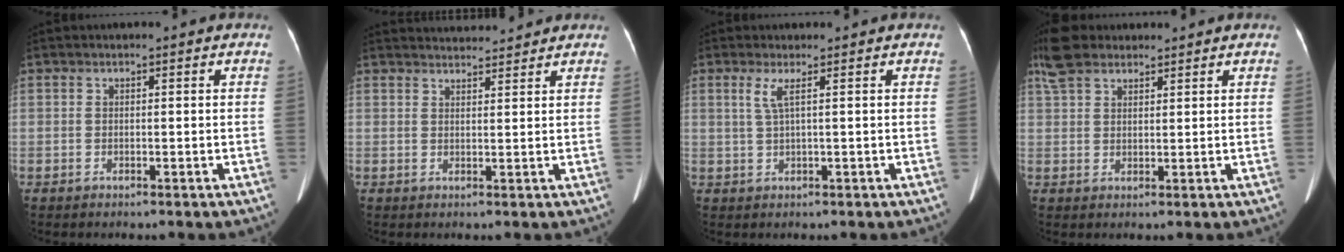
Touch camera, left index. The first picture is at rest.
{"total": 6.2, "force": [6.1, 0.4, 1.0], "torque": [-0.019, 0.022, 0.084]}
{"total": 2.3, "force": [0.9, -0.4, 2.1], "torque": [-0.055, 0.003, 0.023]}
{"total": 7.0, "force": [5.5, 2.9, 3.3], "torque": [-0.081, 0.029, 0.111]}